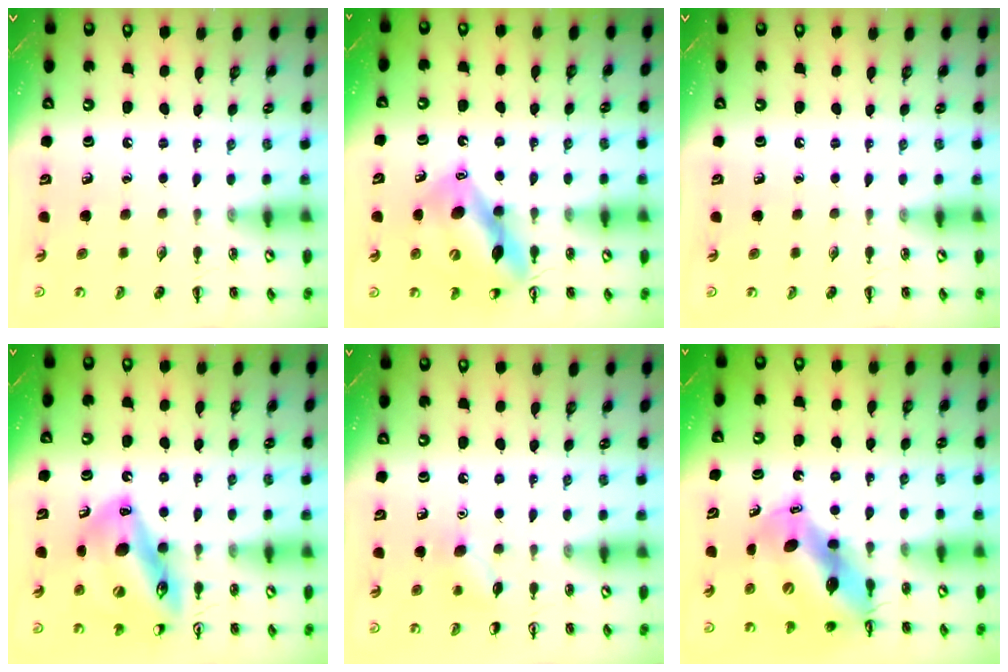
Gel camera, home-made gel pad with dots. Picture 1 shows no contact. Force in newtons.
{"total": 13.1, "press": 12.6, "slide": 3.6}
{"total": 0.0}
{"total": 18.1, "press": 17.8, "slide": 3.5}
{"total": 6.2, "press": 6.0, "slide": 1.6}
{"total": 10.9, "press": 10.7, "slide": 2.5}